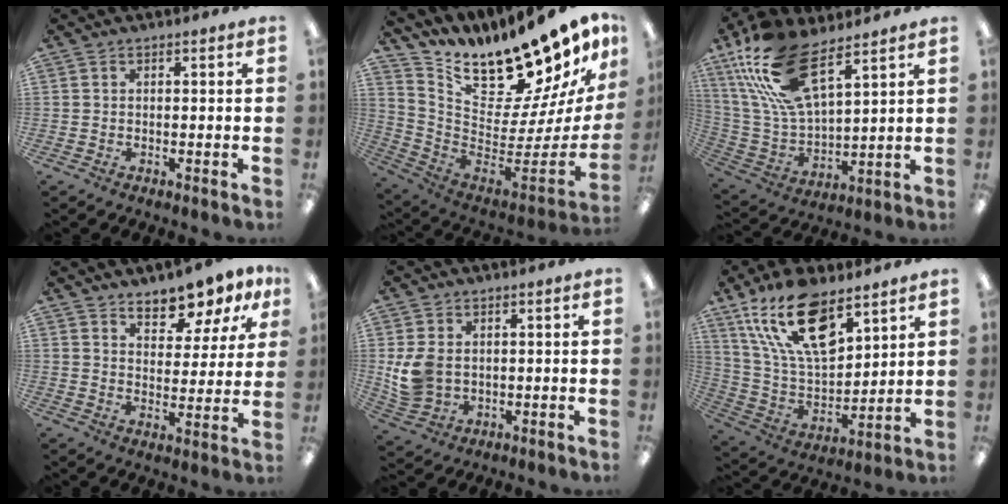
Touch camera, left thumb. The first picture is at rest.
{"total": 18.1, "force": [16.5, 4.0, 6.0], "torque": [-0.085, -0.156, 0.282]}
{"total": 20.3, "force": [12.4, 8.1, 13.8], "torque": [-0.314, -0.052, 0.222]}
{"total": 9.4, "force": [8.2, 3.2, 3.2], "torque": [-0.043, -0.058, 0.150]}
{"total": 7.7, "force": [0.8, 6.0, 4.8], "torque": [-0.107, 0.005, 0.018]}
{"total": 20.6, "force": [12.5, 9.4, 13.5], "torque": [-0.273, -0.055, 0.222]}